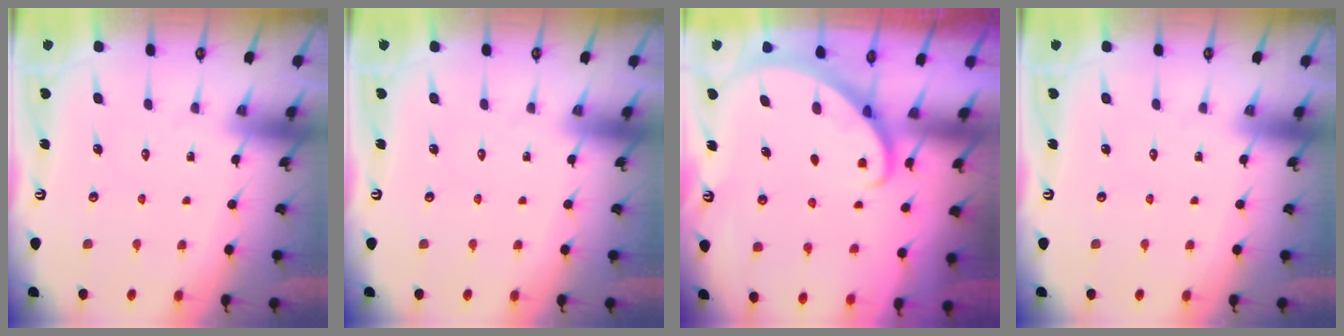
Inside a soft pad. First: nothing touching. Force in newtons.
{"total": 0.0}
{"total": 2.8, "press": 2.8, "slide": 0.2}
{"total": 0.0}